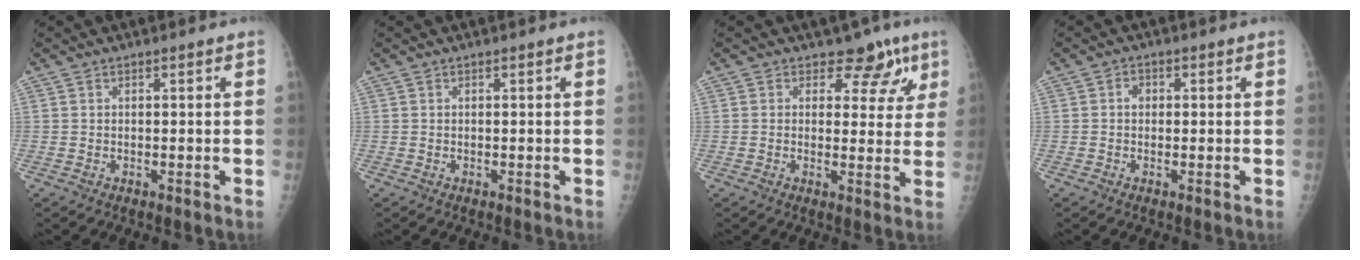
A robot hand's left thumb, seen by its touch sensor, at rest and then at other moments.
{"total": 0.0}
{"total": 6.5, "force": [4.4, 4.2, 2.1], "torque": [0.010, -0.023, 0.043]}
{"total": 1.8, "force": [0.1, 1.5, 1.0], "torque": [-0.006, 0.004, -0.001]}